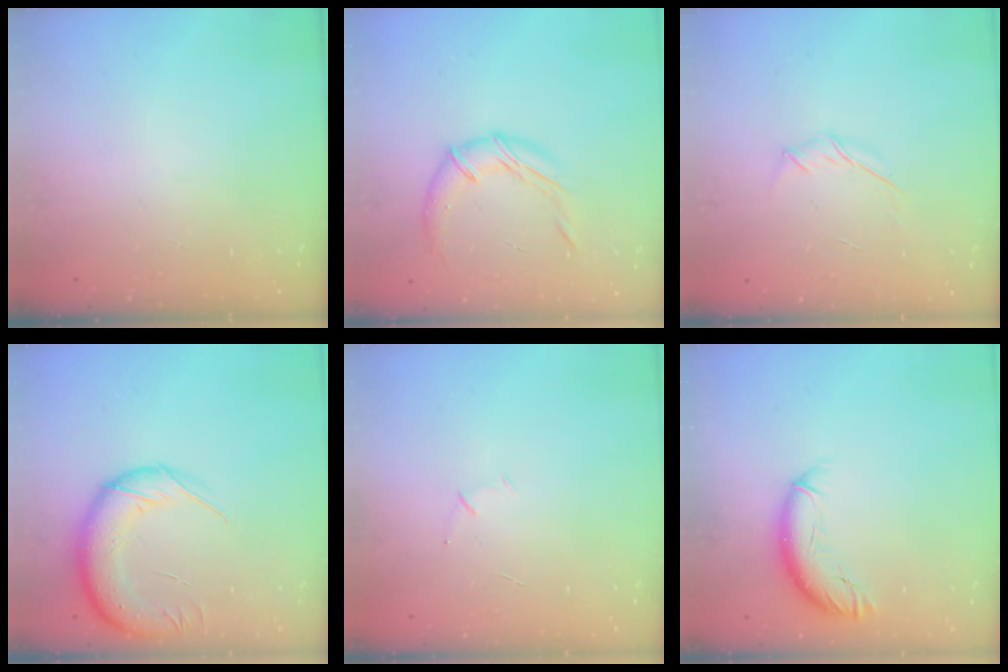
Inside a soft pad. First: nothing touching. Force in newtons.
{"total": 11.4, "press": 11.2, "slide": 2.0}
{"total": 3.7, "press": 3.6, "slide": 1.0}
{"total": 14.6, "press": 14.1, "slide": 3.6}
{"total": 4.0, "press": 3.8, "slide": 1.0}
{"total": 9.9, "press": 9.9, "slide": 1.0}